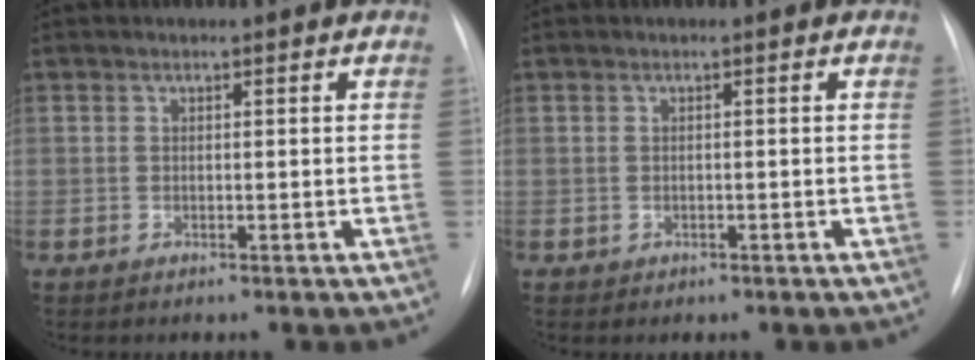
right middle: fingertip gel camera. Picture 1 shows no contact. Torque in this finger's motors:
{"motor_torque": [-0.02, -0.05, -0.04, 0.00]}